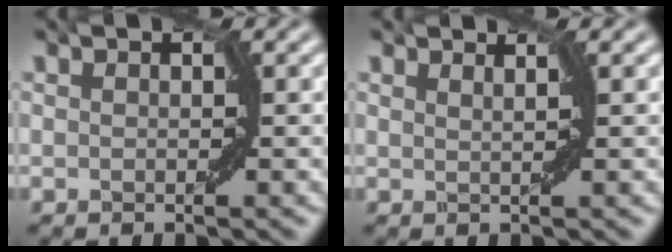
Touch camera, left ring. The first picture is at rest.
{"total": 1.9, "force": [1.3, 0.7, 1.3], "torque": [0.000, -0.003, -0.005]}